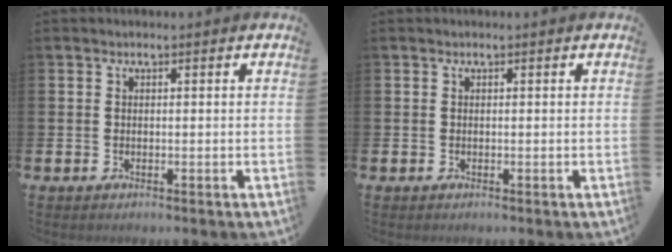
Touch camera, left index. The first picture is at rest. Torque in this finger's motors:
{"motor_torque": [-0.01, 0.01, 0.00, 0.00]}